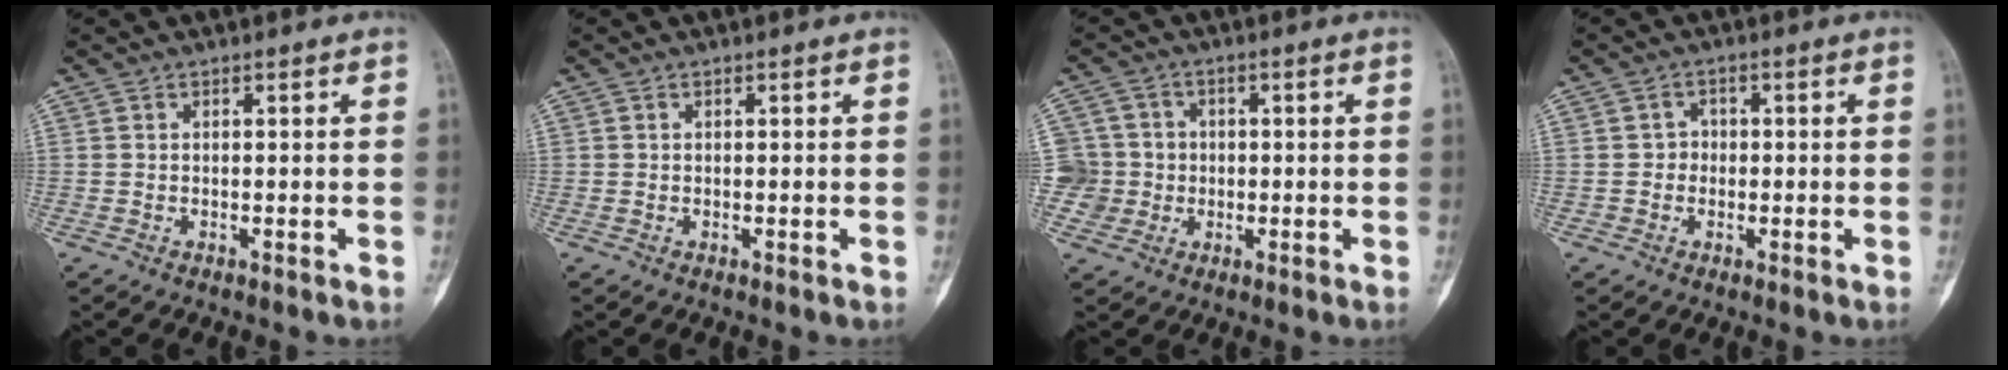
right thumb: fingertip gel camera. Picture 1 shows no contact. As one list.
[{"total": 0.0}, {"total": 6.9, "force": [-0.6, 6.9, 0.2], "torque": [0.023, 0.018, -0.013]}, {"total": 2.5, "force": [-0.3, 2.4, 0.6], "torque": [0.013, 0.011, -0.011]}]